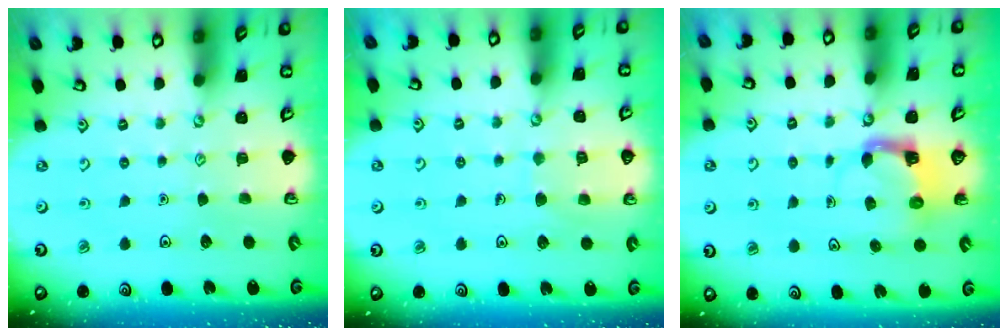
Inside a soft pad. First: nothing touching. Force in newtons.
{"total": 4.8, "press": 4.8, "slide": 0.3}
{"total": 4.0, "press": 3.9, "slide": 0.7}